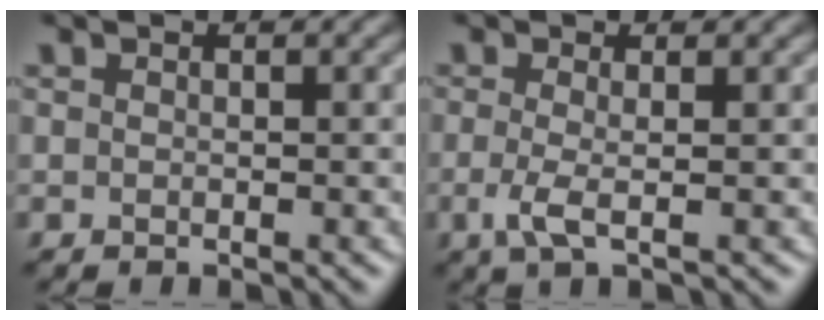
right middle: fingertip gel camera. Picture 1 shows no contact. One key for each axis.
{"total": 2.3, "fx": -0.5, "fy": 0.5, "fz": 2.2, "tx": -0.052, "ty": -0.007, "tz": -0.014}